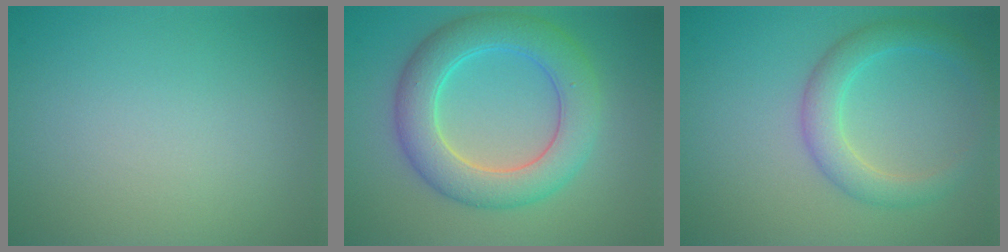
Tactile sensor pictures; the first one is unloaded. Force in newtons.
{"total": 6.6, "press": 6.6, "slide": 0.4}
{"total": 3.5, "press": 3.5, "slide": 0.2}